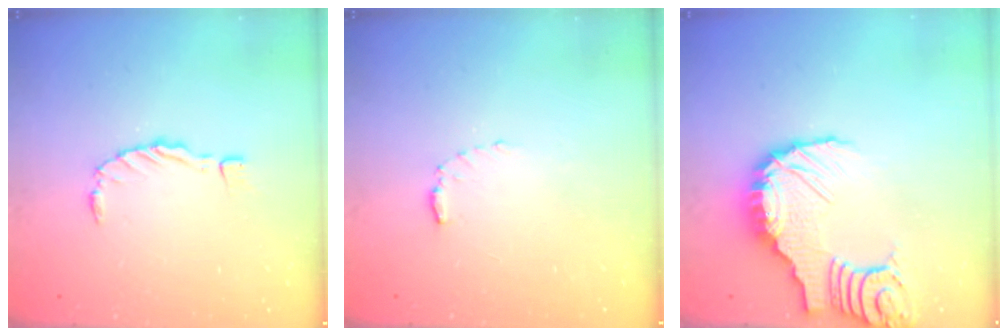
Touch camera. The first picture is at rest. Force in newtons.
{"total": 3.7, "press": 3.7, "slide": 0.4}
{"total": 11.8, "press": 11.7, "slide": 1.4}